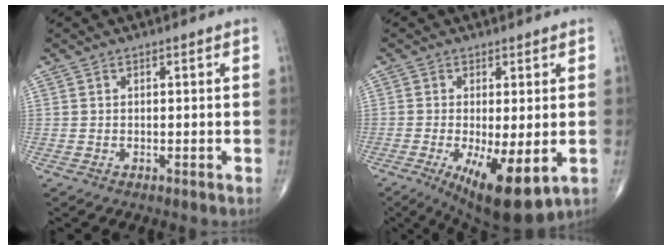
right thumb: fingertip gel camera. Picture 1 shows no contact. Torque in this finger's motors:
{"motor_torque": [0.08, 0.77, 0.13, 0.03, 0.08]}